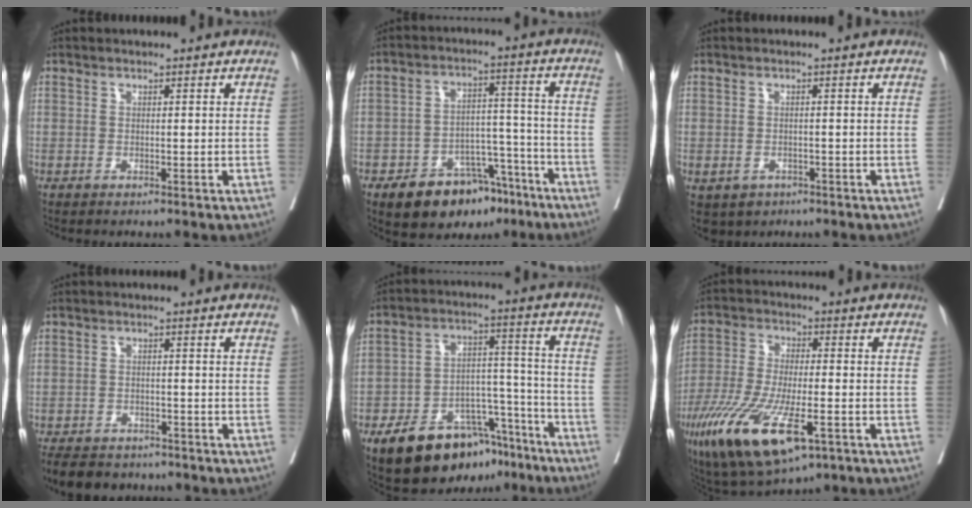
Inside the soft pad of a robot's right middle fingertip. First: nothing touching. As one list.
[{"total": 12.4, "force": [-8.5, 6.2, 6.6], "torque": [-0.083, 0.027, -0.125]}, {"total": 5.2, "force": [-2.7, 4.2, 1.5], "torque": [-0.026, 0.000, -0.034]}, {"total": 8.9, "force": [-7.5, 3.9, 2.8], "torque": [-0.049, -0.008, -0.107]}, {"total": 16.8, "force": [-11.5, 7.9, 9.4], "torque": [-0.136, 0.034, -0.177]}, {"total": 17.0, "force": [-8.2, 5.2, 14.0], "torque": [-0.290, -0.037, -0.137]}]